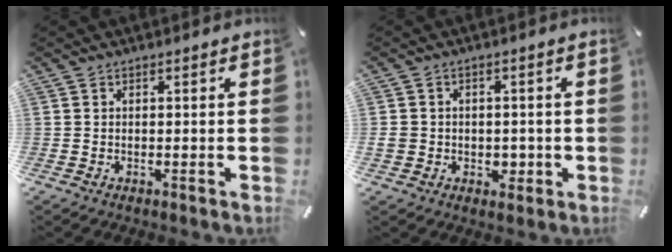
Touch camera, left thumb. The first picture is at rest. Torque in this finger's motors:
{"motor_torque": [-0.03, 0.24, 0.15, -0.17, 0.01]}